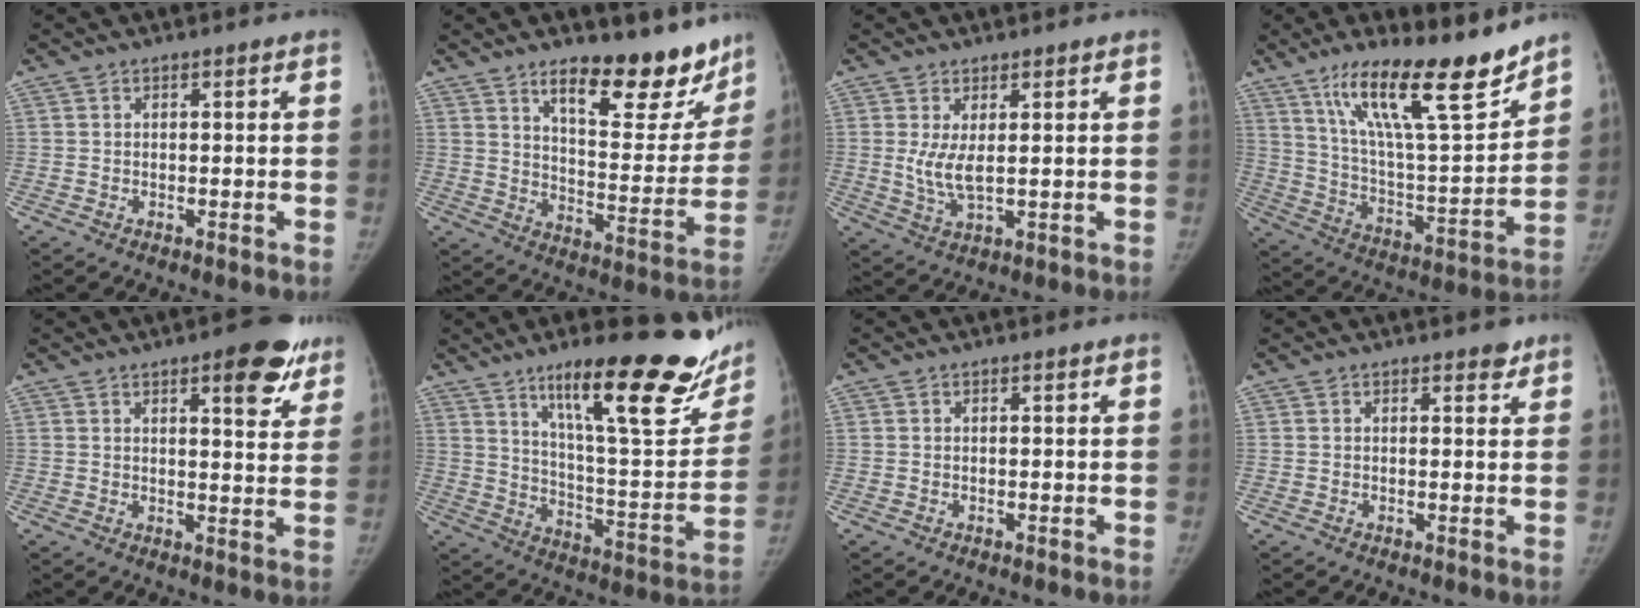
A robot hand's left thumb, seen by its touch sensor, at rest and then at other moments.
{"total": 18.2, "force": [13.2, 7.1, 10.3], "torque": [-0.081, -0.098, 0.193]}
{"total": 4.4, "force": [0.7, 1.4, 4.1], "torque": [-0.089, -0.016, 0.020]}
{"total": 22.0, "force": [15.4, 4.7, 15.0], "torque": [-0.222, -0.079, 0.266]}
{"total": 10.1, "force": [5.9, 3.6, 7.4], "torque": [-0.058, -0.026, 0.070]}
{"total": 28.0, "force": [17.4, 7.1, 20.8], "torque": [-0.254, -0.078, 0.267]}
{"total": 0.0}
{"total": 1.7, "force": [1.3, 0.9, 0.7], "torque": [0.003, -0.007, 0.012]}